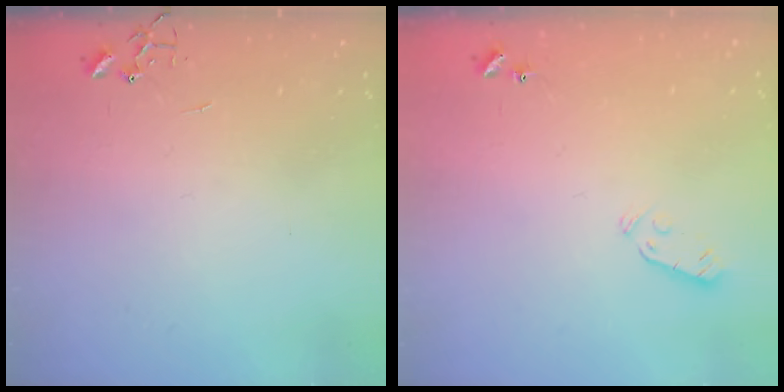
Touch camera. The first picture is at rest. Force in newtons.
{"total": 3.1, "press": 3.0, "slide": 0.9}